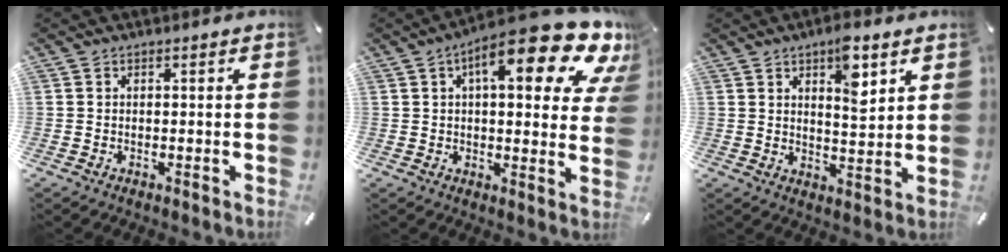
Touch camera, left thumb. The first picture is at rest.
{"total": 19.6, "force": [10.8, 6.2, 15.1], "torque": [-0.219, -0.063, 0.167]}
{"total": 8.1, "force": [5.0, 3.2, 5.5], "torque": [-0.065, -0.033, 0.078]}